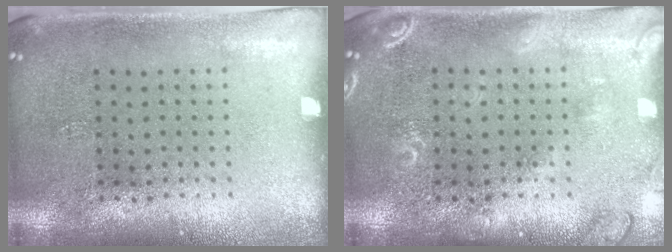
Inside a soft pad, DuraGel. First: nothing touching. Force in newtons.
{"total": 2.5, "press": 2.4, "slide": 0.5}